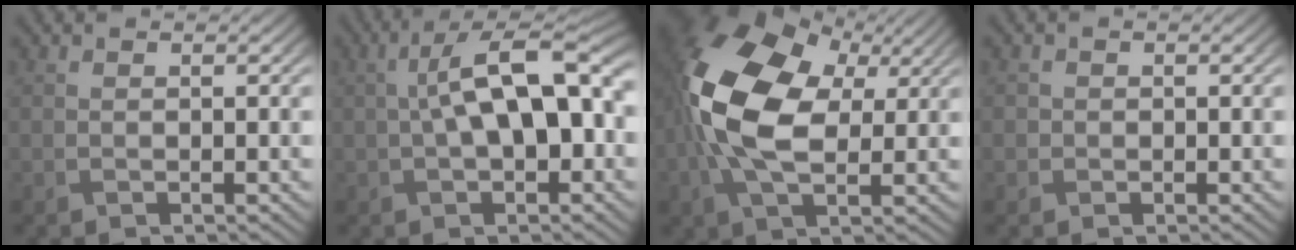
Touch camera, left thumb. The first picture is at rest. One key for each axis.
{"total": 12.3, "fx": 1.3, "fy": 5.9, "fz": 10.7, "tx": -0.168, "ty": 0.015, "tz": 0.024}
{"total": 16.0, "fx": 2.1, "fy": 9.8, "fz": 12.5, "tx": -0.284, "ty": 0.012, "tz": 0.031}
{"total": 1.2, "fx": -0.1, "fy": 1.1, "fz": 0.0, "tx": 0.007, "ty": -0.003, "tz": -0.004}